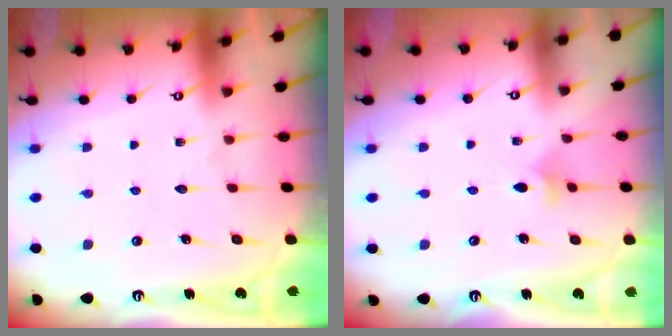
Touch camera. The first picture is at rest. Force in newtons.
{"total": 4.2, "press": 4.1, "slide": 1.0}